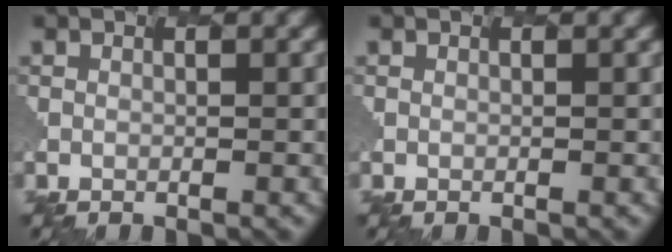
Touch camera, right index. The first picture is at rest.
{"total": 0.0}